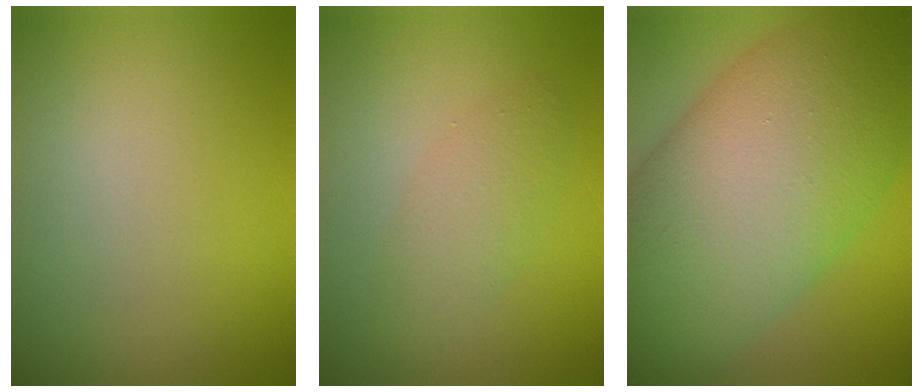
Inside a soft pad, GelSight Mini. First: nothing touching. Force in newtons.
{"total": 2.3, "press": 2.3, "slide": 0.2}
{"total": 15.6, "press": 15.6, "slide": 0.3}